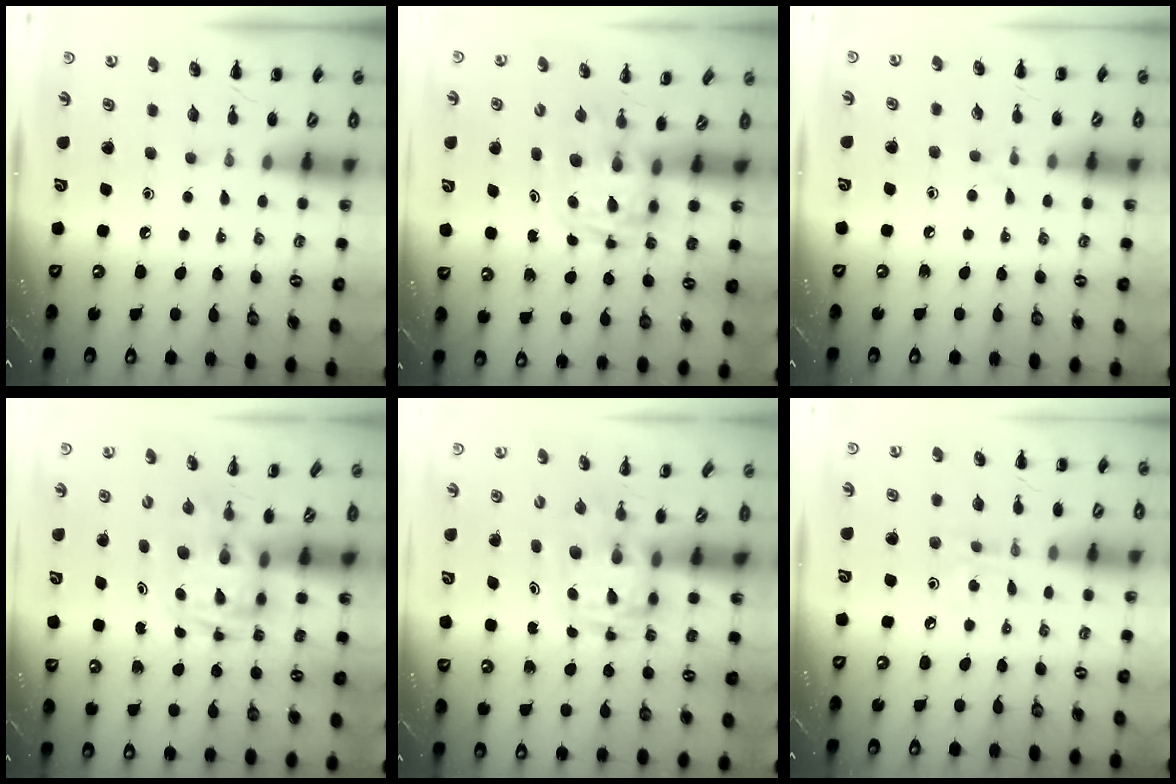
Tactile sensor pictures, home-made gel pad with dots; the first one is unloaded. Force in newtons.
{"total": 2.9, "press": 2.9, "slide": 0.5}
{"total": 2.8, "press": 2.4, "slide": 1.4}
{"total": 2.8, "press": 2.8, "slide": 0.5}
{"total": 2.8, "press": 2.7, "slide": 0.5}
{"total": 3.5, "press": 3.3, "slide": 1.2}